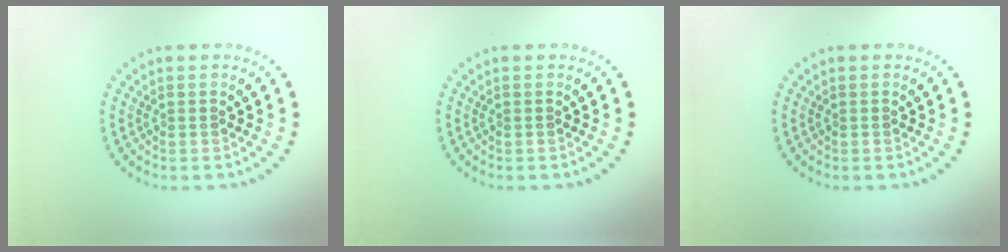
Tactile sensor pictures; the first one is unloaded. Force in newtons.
{"total": 0.0}
{"total": 0.0}